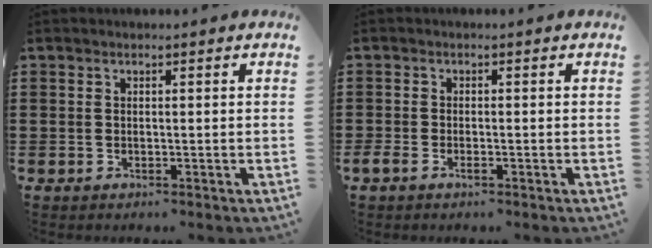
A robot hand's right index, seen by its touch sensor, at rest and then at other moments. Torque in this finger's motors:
{"motor_torque": [0.14, 0.14, 0.17, -0.01]}